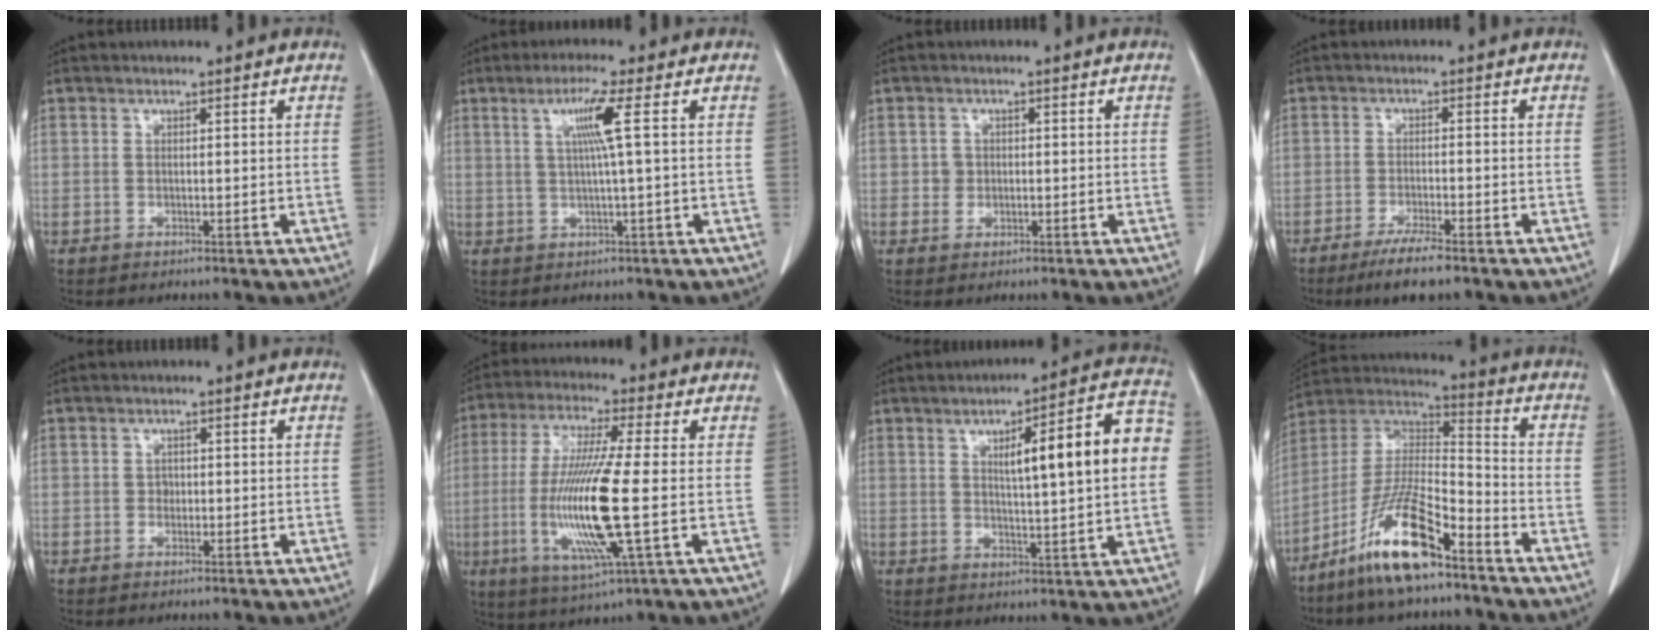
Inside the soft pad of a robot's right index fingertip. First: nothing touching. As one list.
[{"total": 5.1, "force": [1.3, -1.2, 4.8], "torque": [-0.095, 0.002, 0.027]}, {"total": 1.8, "force": [0.1, 1.7, 0.5], "torque": [-0.006, 0.003, 0.002]}, {"total": 6.0, "force": [-4.4, 0.2, 4.1], "torque": [-0.071, -0.014, -0.072]}, {"total": 0.9, "force": [-0.1, 0.8, 0.4], "torque": [-0.003, 0.003, -0.002]}, {"total": 14.9, "force": [-2.2, 0.5, 14.8], "torque": [-0.307, -0.020, -0.047]}, {"total": 13.6, "force": [2.2, 1.5, 13.3], "torque": [-0.183, 0.028, 0.030]}, {"total": 14.2, "force": [-9.4, 2.5, 10.3], "torque": [-0.207, -0.001, -0.175]}]